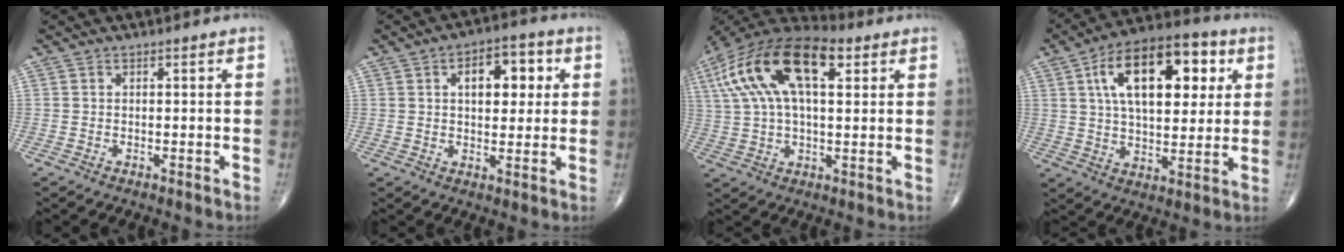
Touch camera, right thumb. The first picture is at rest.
{"total": 9.8, "force": [2.6, 5.5, 7.7], "torque": [-0.074, 0.007, 0.035]}
{"total": 21.4, "force": [7.4, 9.9, 17.5], "torque": [-0.350, 0.031, 0.127]}
{"total": 20.4, "force": [6.5, 10.4, 16.3], "torque": [-0.228, 0.001, 0.097]}